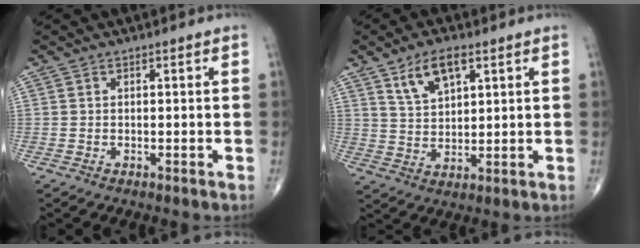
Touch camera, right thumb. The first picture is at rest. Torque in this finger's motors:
{"motor_torque": [0.04, 0.12, 0.17, 0.13, 0.20]}